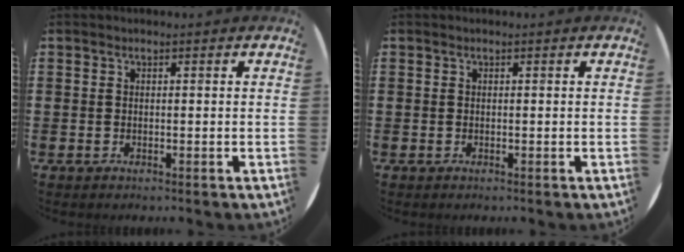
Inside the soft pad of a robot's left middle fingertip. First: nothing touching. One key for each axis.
{"total": 0.0}